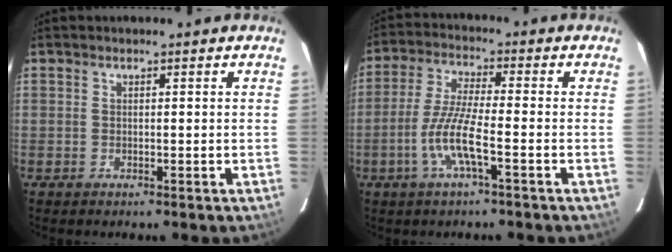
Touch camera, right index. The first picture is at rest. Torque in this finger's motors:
{"motor_torque": [1.22, -0.93, 0.78, 0.21]}